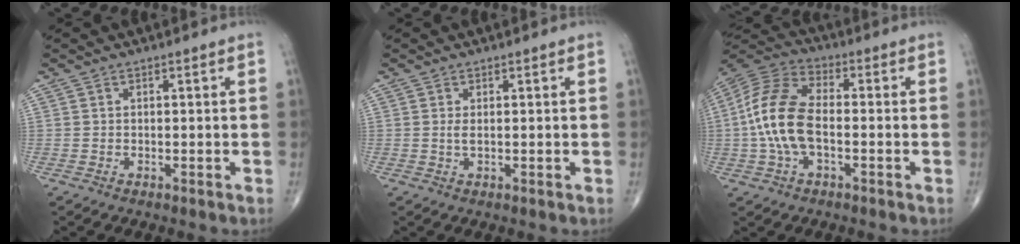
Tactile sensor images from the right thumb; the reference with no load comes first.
{"total": 1.0, "force": [0.2, 0.2, 1.0], "torque": [-0.025, -0.003, 0.005]}
{"total": 13.6, "force": [-1.5, 7.2, 11.5], "torque": [-0.248, 0.033, -0.034]}